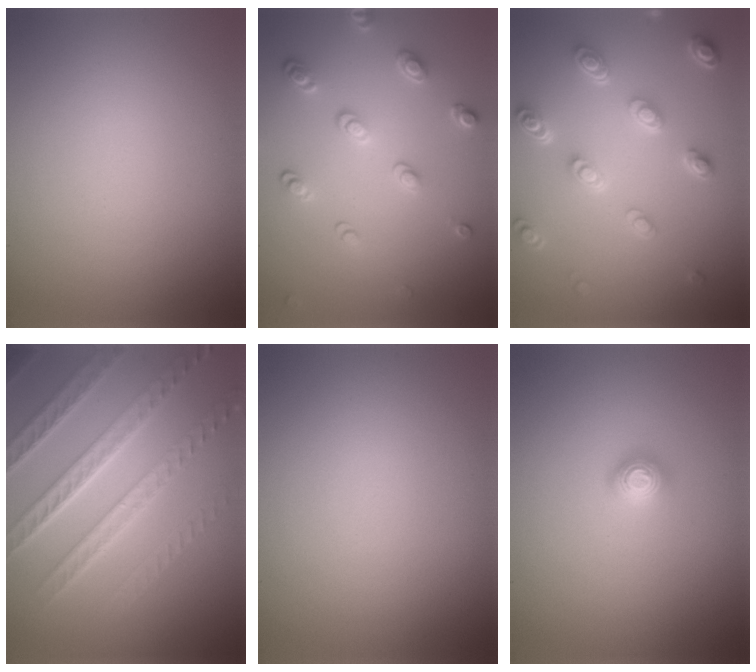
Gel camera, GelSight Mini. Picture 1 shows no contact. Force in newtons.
{"total": 2.8, "press": 2.5, "slide": 1.1}
{"total": 4.7, "press": 3.5, "slide": 3.1}
{"total": 8.3, "press": 5.7, "slide": 5.9}
{"total": 0.0}
{"total": 1.3, "press": 1.2, "slide": 0.5}